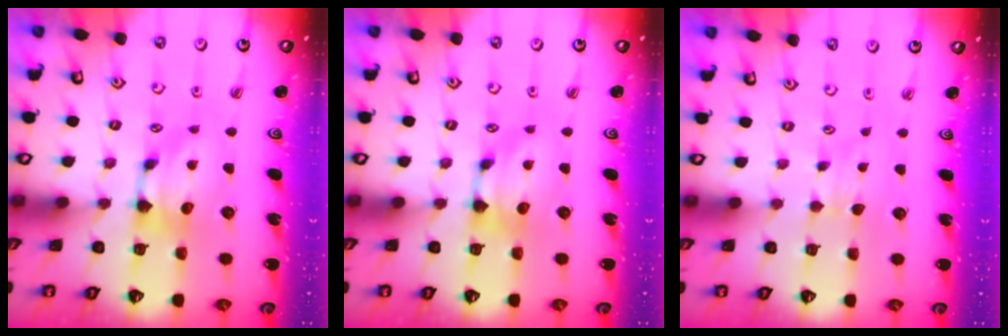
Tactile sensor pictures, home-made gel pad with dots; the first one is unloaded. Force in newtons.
{"total": 0.0}
{"total": 3.5, "press": 3.4, "slide": 0.5}